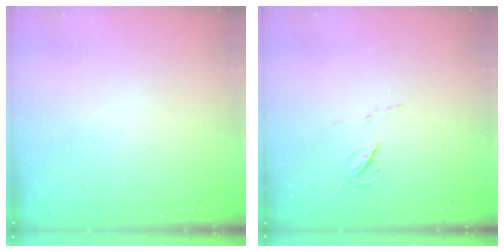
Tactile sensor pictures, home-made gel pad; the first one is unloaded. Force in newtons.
{"total": 3.8, "press": 3.8, "slide": 0.5}